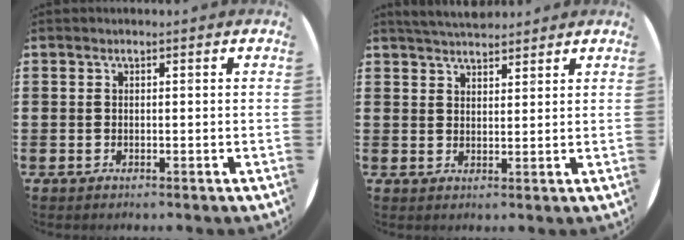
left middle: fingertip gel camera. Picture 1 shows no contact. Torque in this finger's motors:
{"motor_torque": [0.84, -0.82, 0.06, 0.00]}